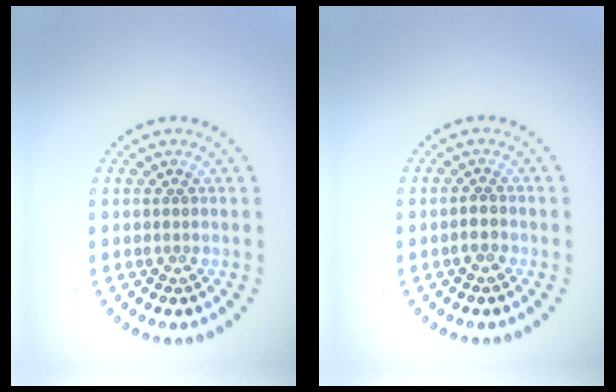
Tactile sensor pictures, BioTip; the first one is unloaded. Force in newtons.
{"total": 1.1, "press": 1.0, "slide": 0.5}